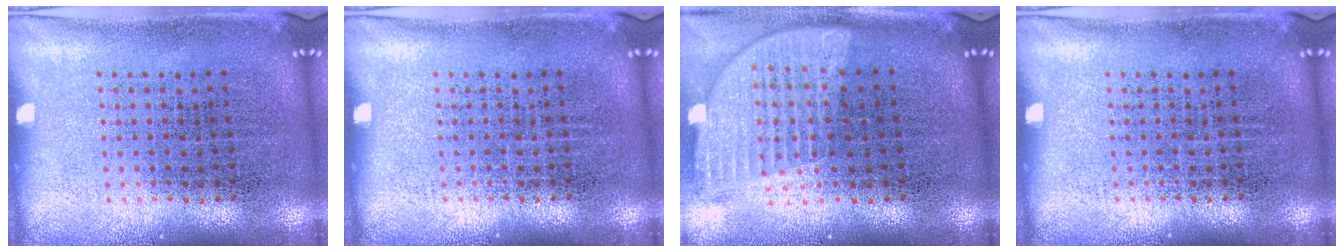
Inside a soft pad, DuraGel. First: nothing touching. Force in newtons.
{"total": 0.0}
{"total": 1.6, "press": 1.4, "slide": 0.8}
{"total": 0.0}